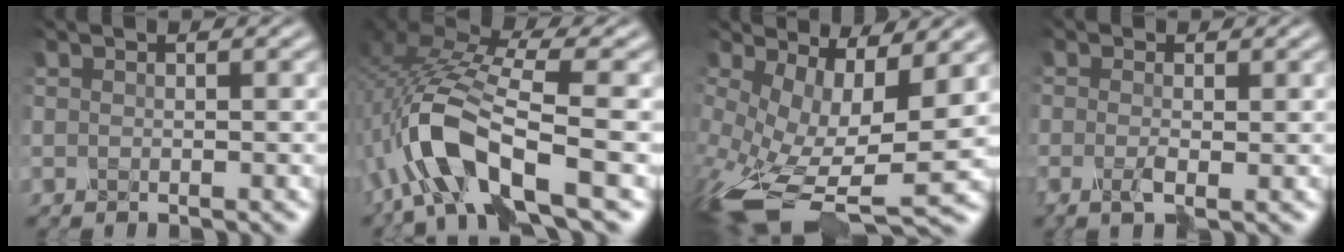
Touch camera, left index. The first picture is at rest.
{"total": 7.8, "force": [-3.1, 3.1, 6.4], "torque": [-0.145, 0.023, -0.071]}
{"total": 8.3, "force": [-1.5, 3.7, 7.3], "torque": [-0.166, -0.031, -0.026]}
{"total": 1.0, "force": [-0.2, 0.2, 1.0], "torque": [-0.034, 0.002, -0.011]}